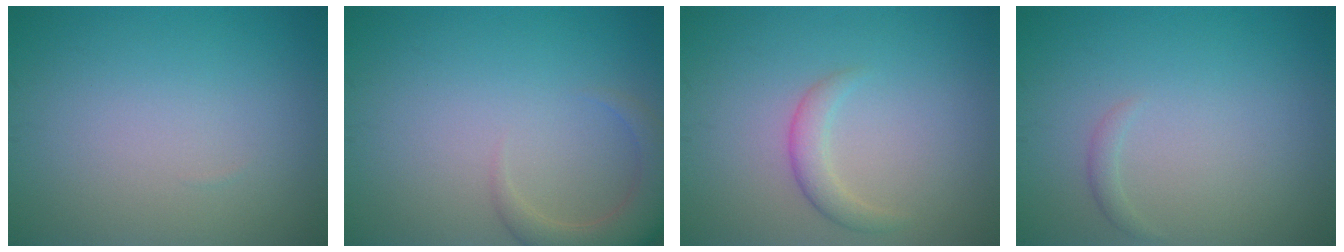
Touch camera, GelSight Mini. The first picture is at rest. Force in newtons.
{"total": 3.8, "press": 3.8, "slide": 0.5}
{"total": 2.5, "press": 2.5, "slide": 0.1}
{"total": 0.7, "press": 0.7, "slide": 0.0}